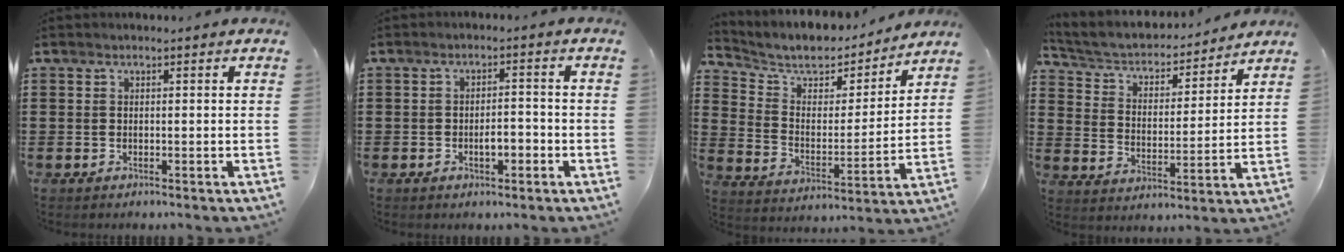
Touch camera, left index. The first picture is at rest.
{"total": 3.2, "force": [-1.3, 1.3, 2.6], "torque": [-0.051, 0.004, -0.027]}
{"total": 7.1, "force": [6.5, 2.4, 1.5], "torque": [-0.063, -0.049, 0.109]}
{"total": 4.1, "force": [3.6, 1.4, 1.2], "torque": [-0.045, -0.026, 0.054]}